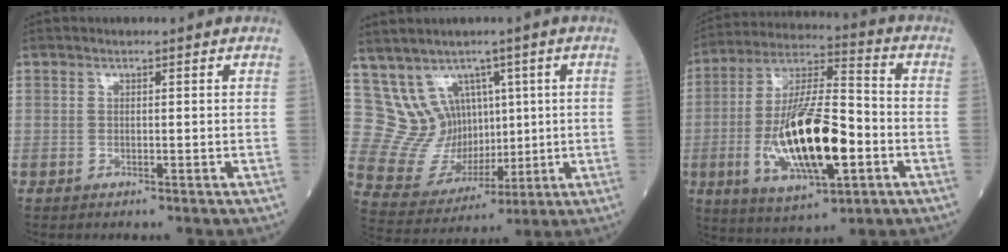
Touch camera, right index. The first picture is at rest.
{"total": 8.6, "force": [4.0, 7.3, 2.4], "torque": [-0.056, 0.040, 0.097]}
{"total": 18.8, "force": [-4.4, 5.0, 17.6], "torque": [-0.346, -0.006, -0.073]}